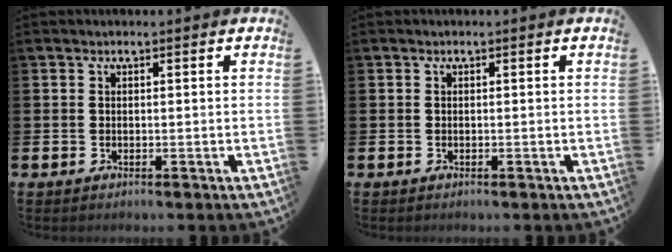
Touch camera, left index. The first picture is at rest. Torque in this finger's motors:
{"motor_torque": [0.00, 0.00, -0.01, 0.00]}